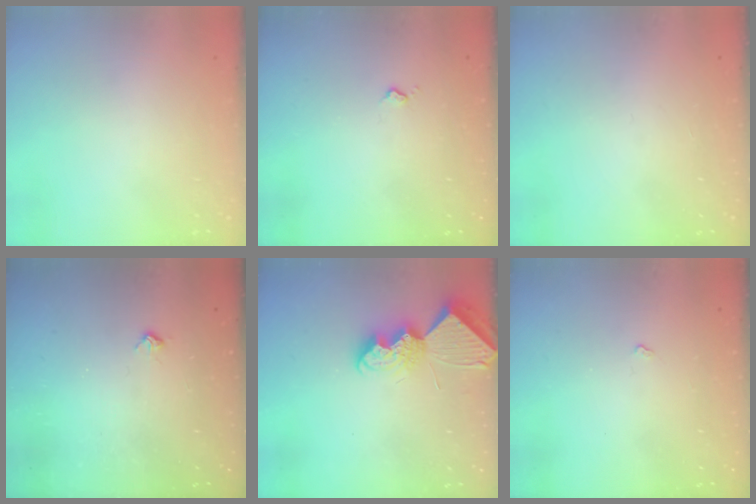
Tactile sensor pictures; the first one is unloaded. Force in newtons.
{"total": 3.6, "press": 3.5, "slide": 0.5}
{"total": 0.0}
{"total": 3.4, "press": 3.3, "slide": 0.7}
{"total": 8.8, "press": 8.7, "slide": 0.9}
{"total": 2.4, "press": 2.3, "slide": 0.4}